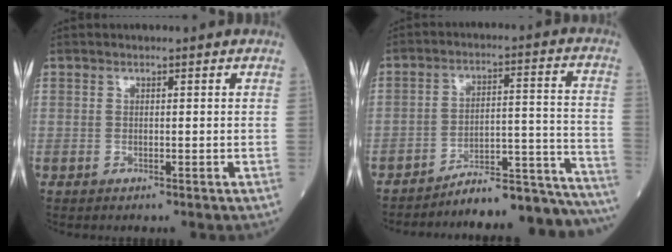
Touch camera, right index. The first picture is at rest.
{"total": 18.9, "force": [-18.5, 0.2, 4.0], "torque": [-0.010, 0.037, -0.251]}